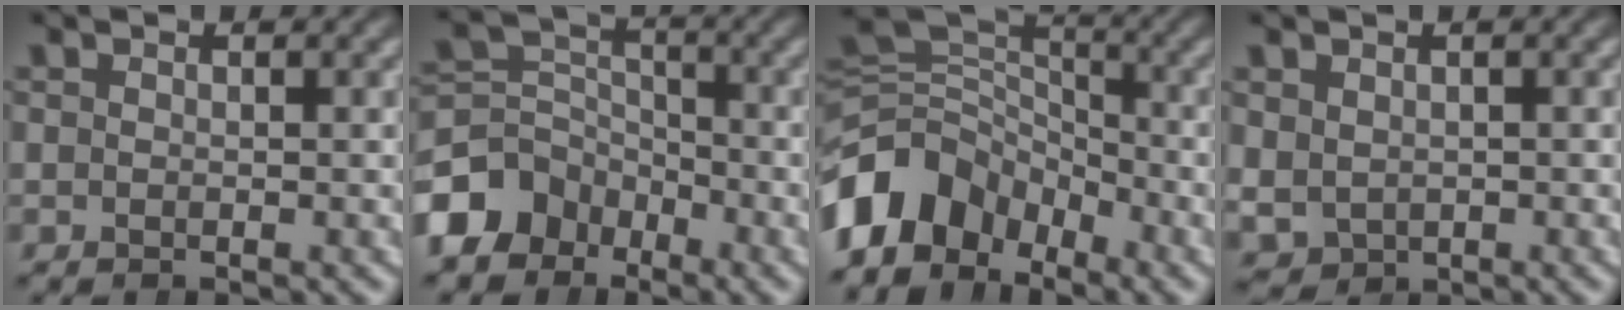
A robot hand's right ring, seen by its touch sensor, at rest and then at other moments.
{"total": 7.0, "force": [-2.7, 5.9, 2.6], "torque": [-0.049, -0.031, -0.041]}
{"total": 10.7, "force": [-2.7, 8.6, 5.7], "torque": [-0.111, -0.029, -0.043]}
{"total": 4.4, "force": [-1.0, 4.0, 1.5], "torque": [-0.039, -0.037, 0.006]}